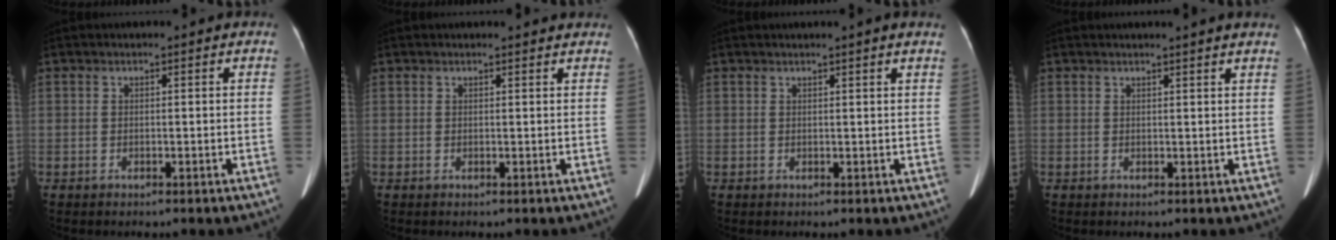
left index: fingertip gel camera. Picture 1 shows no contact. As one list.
[{"total": 3.0, "force": [2.9, 0.2, 0.6], "torque": [-0.013, 0.001, 0.022]}, {"total": 2.2, "force": [1.8, -0.6, 1.2], "torque": [-0.021, 0.004, 0.024]}, {"total": 4.8, "force": [4.3, -0.6, 2.0], "torque": [-0.026, 0.009, 0.038]}]